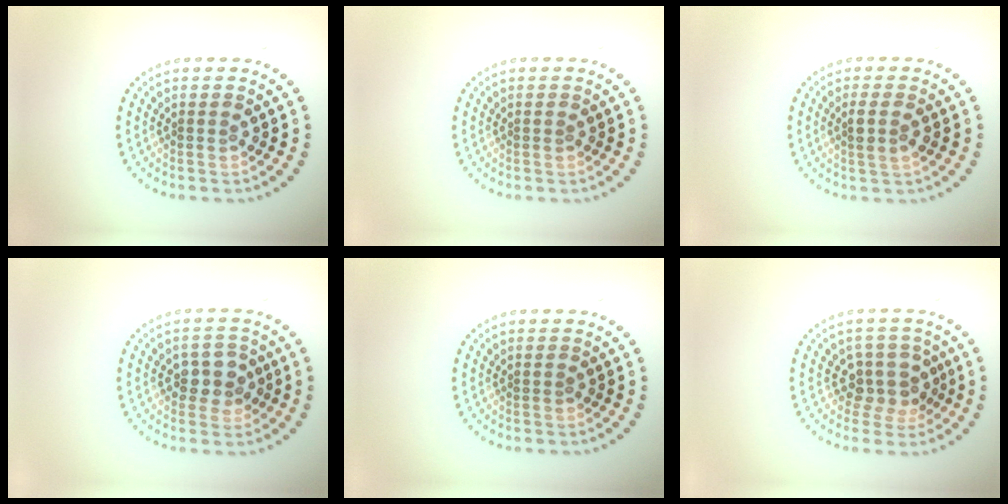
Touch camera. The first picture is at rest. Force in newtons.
{"total": 0.0}
{"total": 1.8, "press": 1.6, "slide": 0.9}
{"total": 2.5, "press": 2.4, "slide": 0.6}
{"total": 0.0}
{"total": 2.7, "press": 2.2, "slide": 1.6}